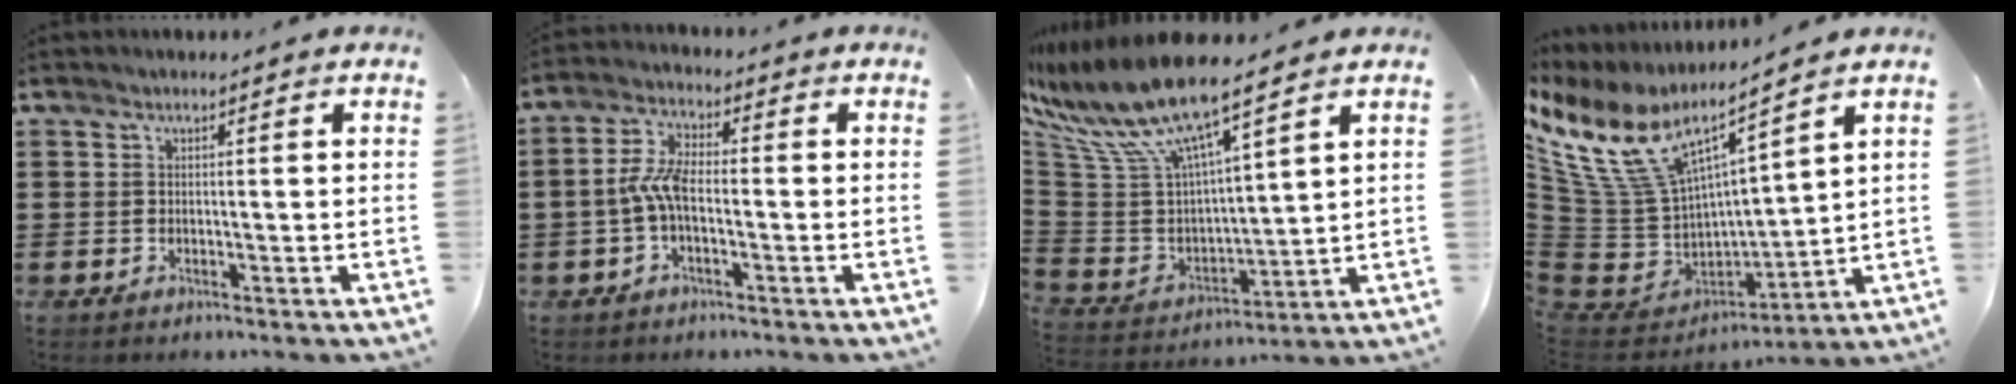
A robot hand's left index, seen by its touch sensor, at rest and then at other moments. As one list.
[{"total": 5.7, "force": [-1.2, 2.2, 5.2], "torque": [-0.127, -0.004, -0.031]}, {"total": 10.5, "force": [7.9, 1.3, 6.8], "torque": [-0.178, -0.058, 0.130]}, {"total": 11.4, "force": [7.1, 5.5, 7.1], "torque": [-0.193, -0.050, 0.125]}]